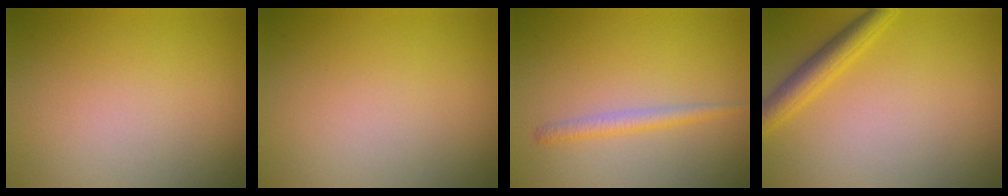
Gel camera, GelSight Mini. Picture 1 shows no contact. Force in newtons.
{"total": 0.0}
{"total": 1.5, "press": 1.5, "slide": 0.1}
{"total": 2.9, "press": 2.9, "slide": 0.1}